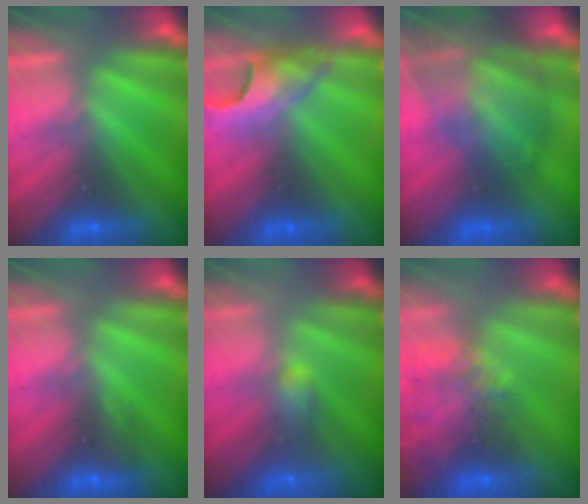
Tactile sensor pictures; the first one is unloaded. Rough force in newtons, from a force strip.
{"total": 4.6}
{"total": 10.6}
{"total": 2.9}
{"total": 2.2}
{"total": 7.8}